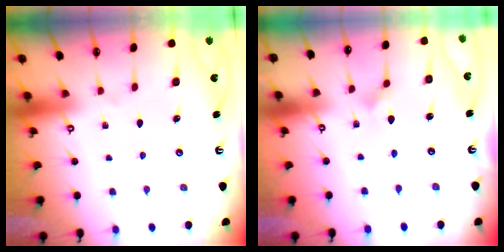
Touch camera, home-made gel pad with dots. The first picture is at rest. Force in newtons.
{"total": 2.7, "press": 2.7, "slide": 0.1}